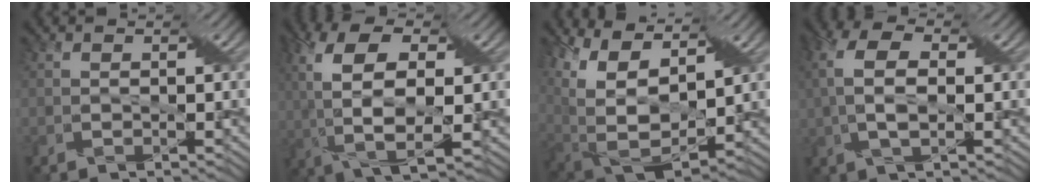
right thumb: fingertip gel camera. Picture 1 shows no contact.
{"total": 12.0, "force": [0.8, 6.1, 10.3], "torque": [-0.235, 0.004, 0.009]}
{"total": 15.7, "force": [5.9, 8.7, 11.5], "torque": [-0.271, 0.023, 0.124]}
{"total": 6.3, "force": [0.5, 3.0, 5.5], "torque": [-0.134, 0.012, 0.002]}